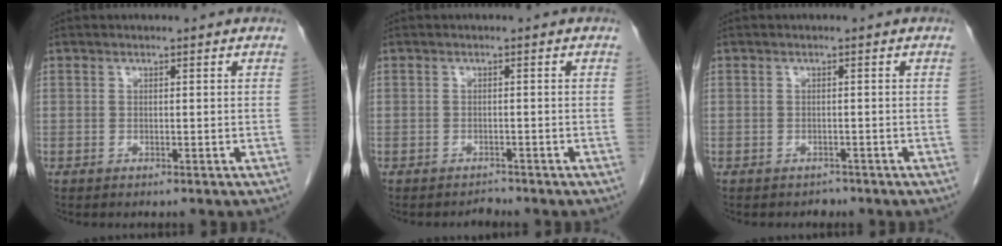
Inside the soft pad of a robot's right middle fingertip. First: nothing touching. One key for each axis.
{"total": 1.0, "fx": -1.0, "fy": 0.1, "fz": -0.3, "tx": 0.004, "ty": -0.007, "tz": -0.016}
{"total": 1.2, "fx": -1.0, "fy": 0.6, "fz": -0.2, "tx": -0.007, "ty": -0.001, "tz": -0.016}